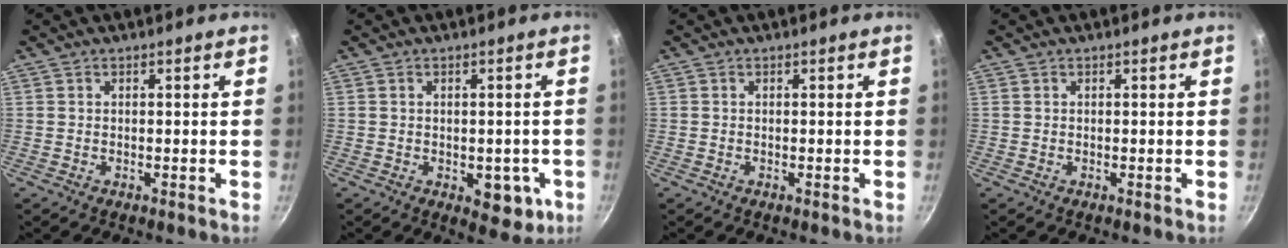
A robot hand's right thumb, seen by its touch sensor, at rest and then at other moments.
{"total": 6.7, "force": [-1.8, 4.1, 5.0], "torque": [-0.025, 0.006, -0.015]}
{"total": 0.0}
{"total": 0.0}